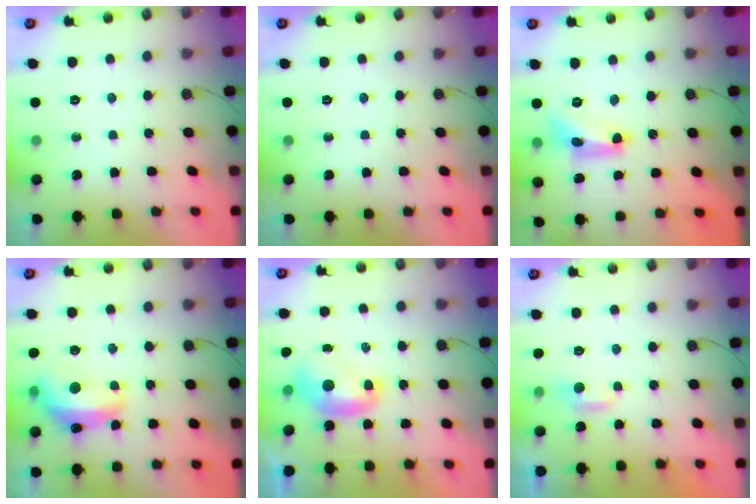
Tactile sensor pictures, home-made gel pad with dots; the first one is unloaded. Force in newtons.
{"total": 0.0}
{"total": 8.2, "press": 8.2, "slide": 0.4}
{"total": 6.6, "press": 6.6, "slide": 0.9}
{"total": 1.6, "press": 1.6, "slide": 0.2}
{"total": 1.6, "press": 1.5, "slide": 0.6}